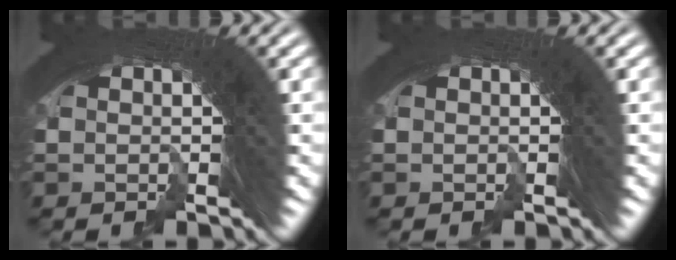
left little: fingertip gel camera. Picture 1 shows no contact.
{"total": 0.0}